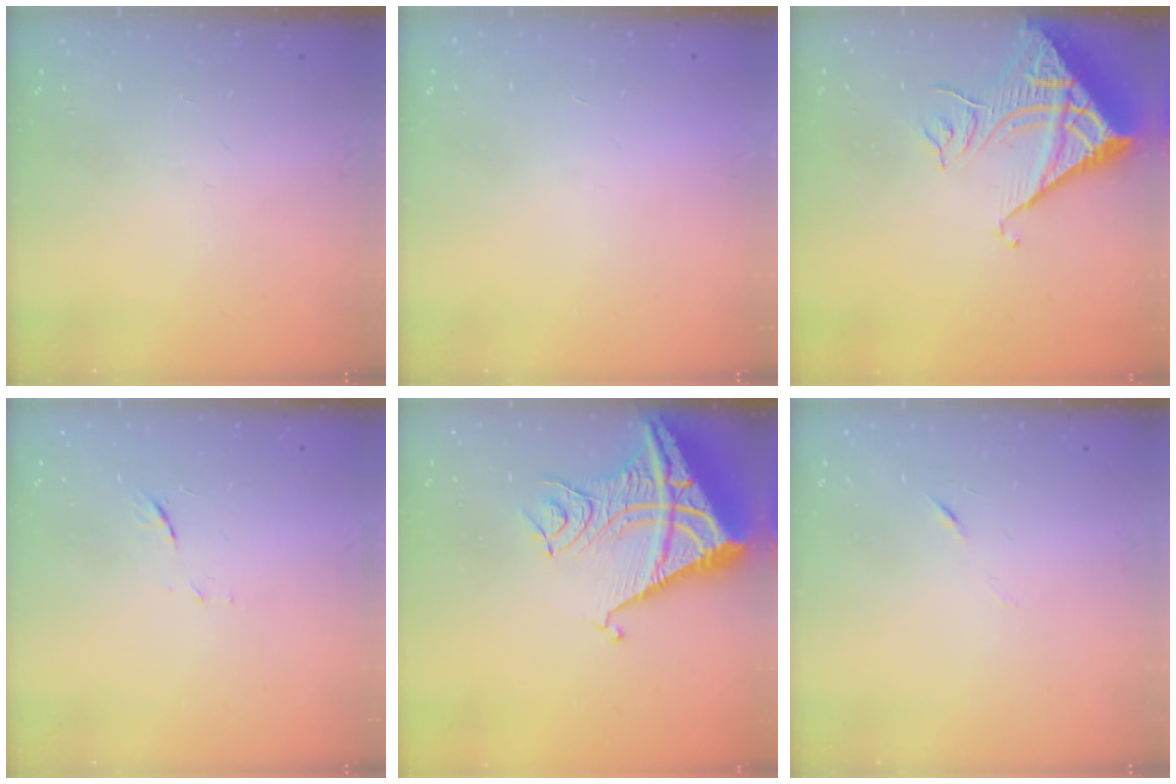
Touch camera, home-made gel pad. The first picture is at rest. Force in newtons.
{"total": 1.6, "press": 1.6, "slide": 0.1}
{"total": 11.6, "press": 11.5, "slide": 1.4}
{"total": 5.0, "press": 5.0, "slide": 0.6}
{"total": 15.2, "press": 15.1, "slide": 1.8}
{"total": 3.7, "press": 3.6, "slide": 0.9}